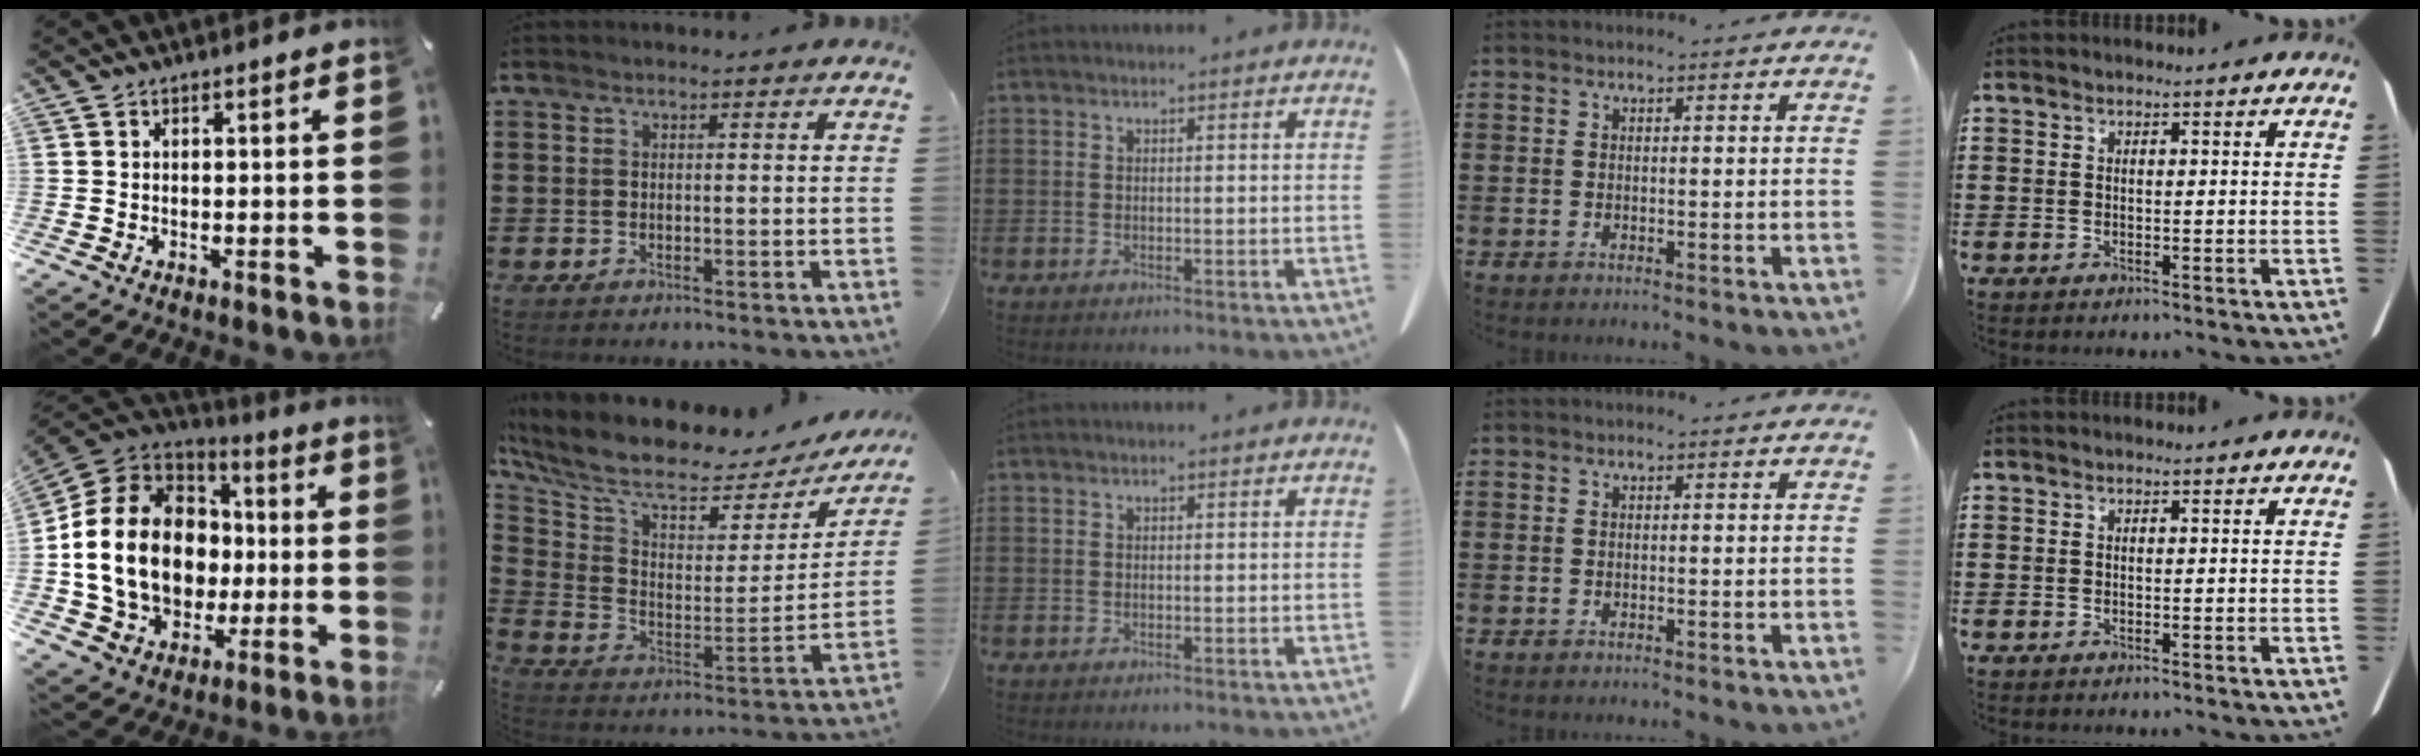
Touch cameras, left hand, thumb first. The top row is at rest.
{"thumb": {"total": 20.3, "force": [-0.9, 16.1, 12.2], "torque": [-0.281, 0.008, -0.009]}, "index": {"total": 8.5, "force": [6.9, 2.0, 4.6], "torque": [-0.122, -0.057, 0.119]}}